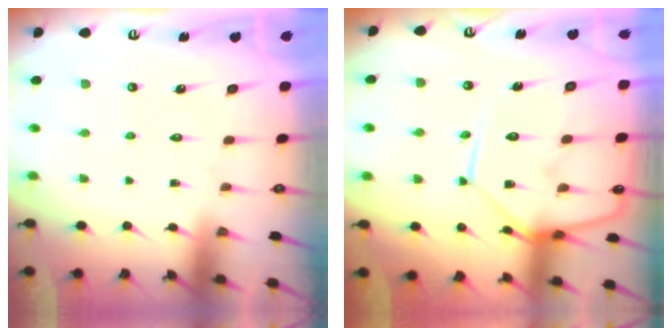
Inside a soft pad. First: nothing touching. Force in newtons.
{"total": 14.4, "press": 14.3, "slide": 1.3}